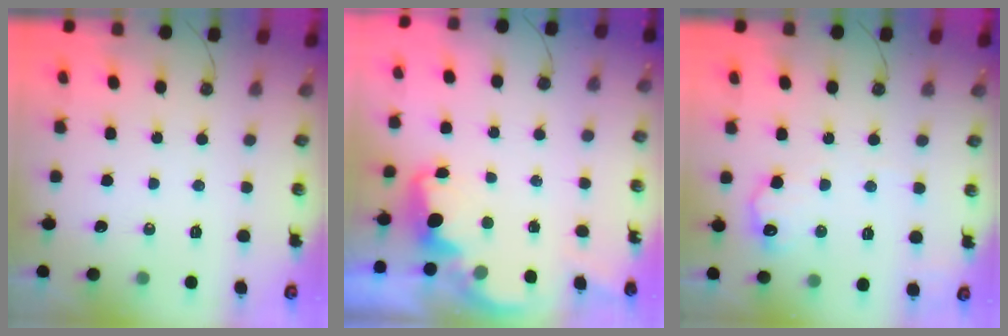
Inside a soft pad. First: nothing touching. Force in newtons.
{"total": 2.1, "press": 2.0, "slide": 0.6}
{"total": 10.3, "press": 10.3, "slide": 0.4}